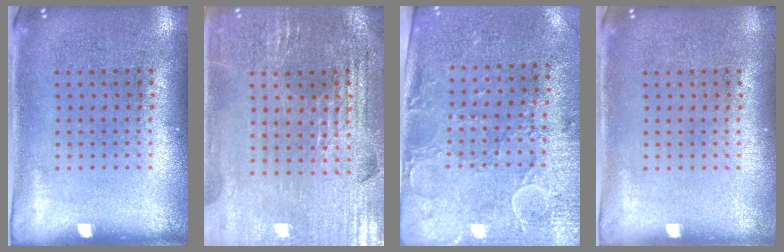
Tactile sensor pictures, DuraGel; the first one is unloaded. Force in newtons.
{"total": 2.9, "press": 2.9, "slide": 0.5}
{"total": 2.9, "press": 2.5, "slide": 1.6}
{"total": 0.0}